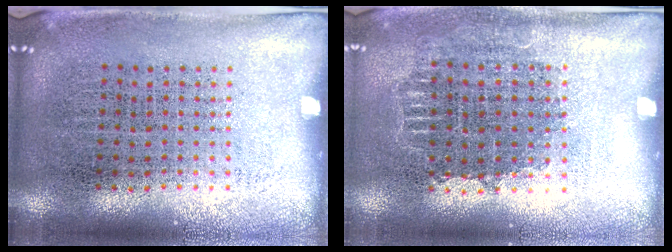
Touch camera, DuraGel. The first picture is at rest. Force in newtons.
{"total": 0.9, "press": 0.9, "slide": 0.2}